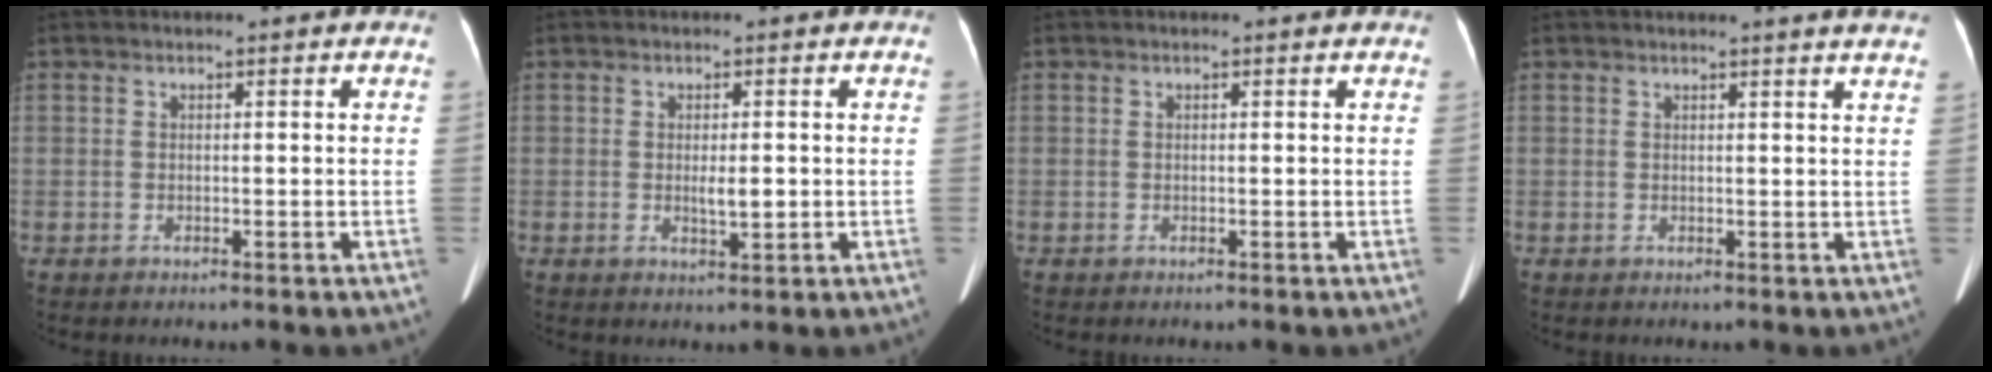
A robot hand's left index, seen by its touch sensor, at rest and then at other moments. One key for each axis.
{"total": 2.5, "fx": -0.1, "fy": 0.7, "fz": 2.4, "tx": -0.043, "ty": -0.003, "tz": 0.000}
{"total": 0.6, "fx": 0.6, "fy": 0.0, "fz": 0.1, "tx": -0.009, "ty": -0.002, "tz": 0.001}
{"total": 5.8, "fx": 5.3, "fy": -0.6, "fz": 2.3, "tx": -0.026, "ty": -0.001, "tz": 0.040}